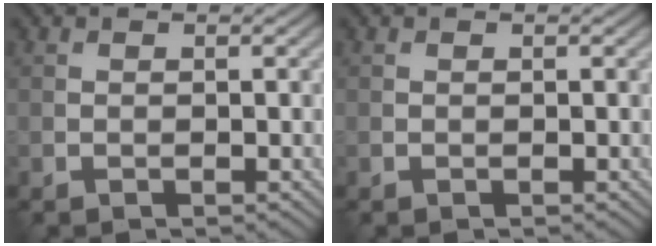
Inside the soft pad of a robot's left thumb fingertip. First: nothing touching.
{"total": 0.0}